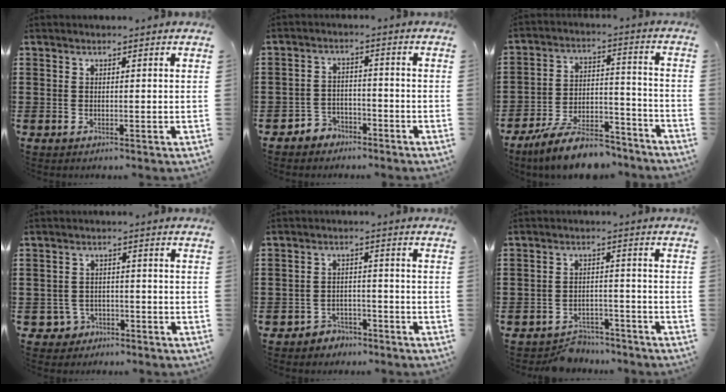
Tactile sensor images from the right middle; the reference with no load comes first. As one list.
[{"total": 3.0, "force": [-2.8, 1.3, 0.0], "torque": [-0.012, 0.002, -0.059]}, {"total": 9.9, "force": [-8.9, 2.6, 3.6], "torque": [-0.059, 0.037, -0.167]}, {"total": 2.7, "force": [-2.1, 1.7, 0.4], "torque": [-0.025, -0.003, -0.047]}, {"total": 2.7, "force": [-2.6, 0.9, 0.0], "torque": [-0.011, 0.001, -0.056]}, {"total": 3.9, "force": [-3.8, 0.9, 0.2], "torque": [-0.010, 0.003, -0.077]}]